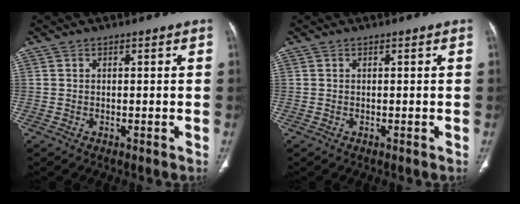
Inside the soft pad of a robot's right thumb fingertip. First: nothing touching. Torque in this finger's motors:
{"motor_torque": [0.00, 0.00, 0.00, 0.00, 0.00]}